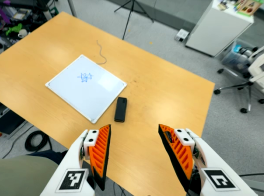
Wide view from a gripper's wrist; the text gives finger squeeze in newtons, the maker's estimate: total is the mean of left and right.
{"total": 0.0}